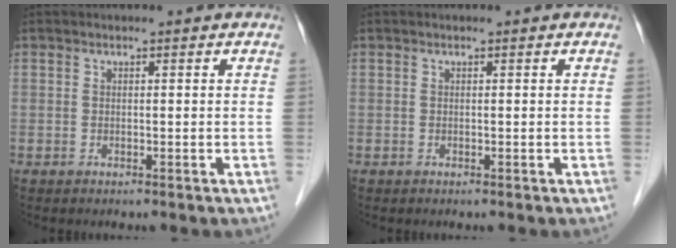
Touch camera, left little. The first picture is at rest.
{"total": 0.0}